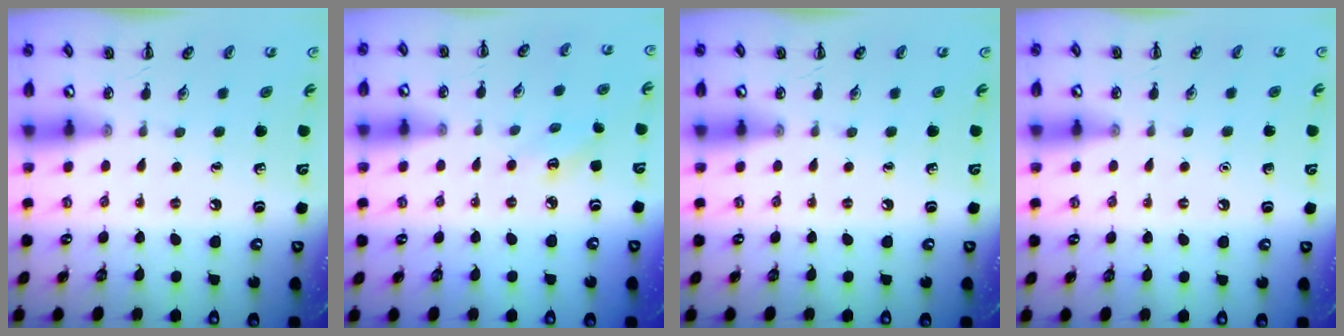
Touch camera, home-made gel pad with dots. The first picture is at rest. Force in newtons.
{"total": 2.6, "press": 2.5, "slide": 0.7}
{"total": 0.0}
{"total": 1.6, "press": 1.6, "slide": 0.1}